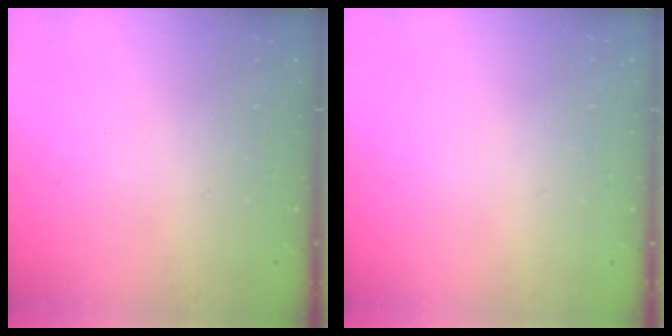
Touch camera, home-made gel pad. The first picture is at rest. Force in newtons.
{"total": 0.0}